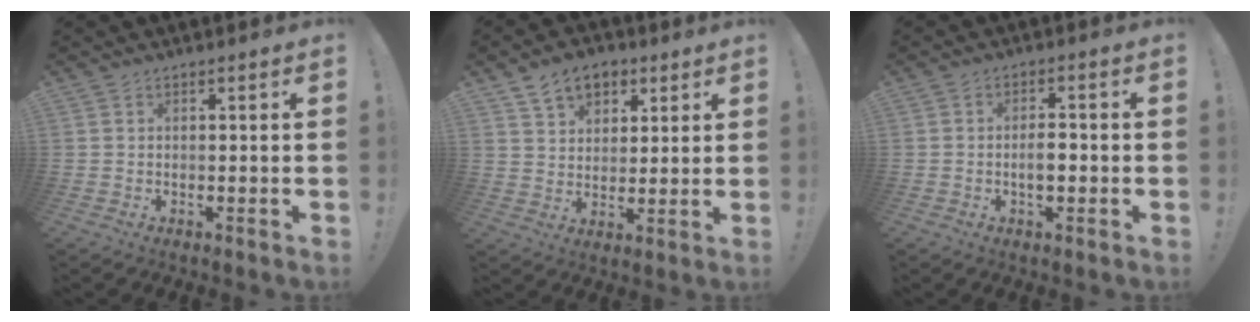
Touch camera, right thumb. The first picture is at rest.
{"total": 9.8, "force": [5.6, 6.9, 4.1], "torque": [-0.057, -0.024, 0.108]}
{"total": 4.2, "force": [-1.1, 2.0, 3.6], "torque": [-0.038, 0.001, -0.024]}